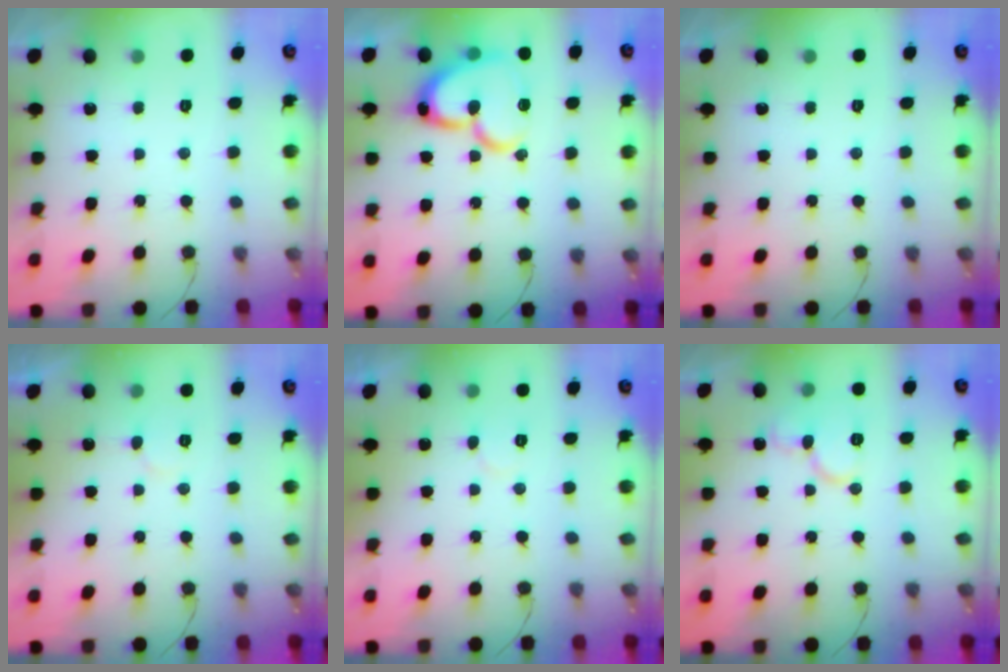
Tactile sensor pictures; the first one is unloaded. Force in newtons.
{"total": 19.2, "press": 19.1, "slide": 2.0}
{"total": 0.0}
{"total": 3.8, "press": 3.8, "slide": 0.2}
{"total": 4.6, "press": 4.6, "slide": 0.5}
{"total": 10.6, "press": 10.6, "slide": 1.1}